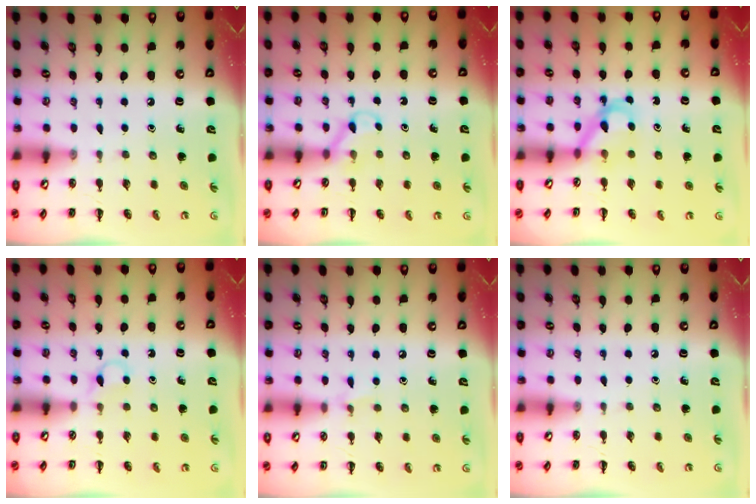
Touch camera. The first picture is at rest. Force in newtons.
{"total": 5.0, "press": 4.8, "slide": 1.3}
{"total": 3.9, "press": 3.8, "slide": 1.1}
{"total": 2.8, "press": 2.7, "slide": 0.8}
{"total": 3.6, "press": 3.5, "slide": 1.1}
{"total": 0.0}